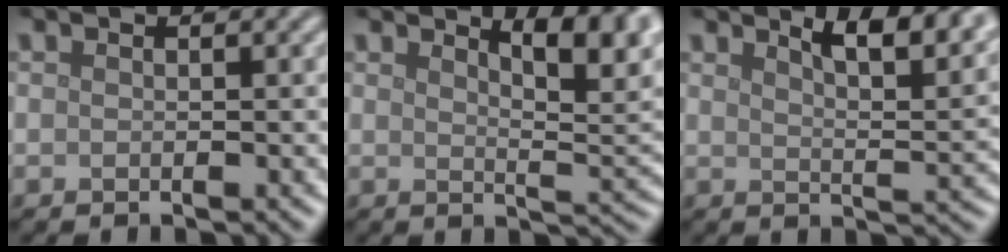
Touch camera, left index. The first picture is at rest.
{"total": 6.1, "force": [3.6, 1.9, 4.6], "torque": [-0.051, 0.004, 0.051]}
{"total": 6.6, "force": [4.4, 2.0, 4.4], "torque": [-0.042, 0.015, 0.046]}